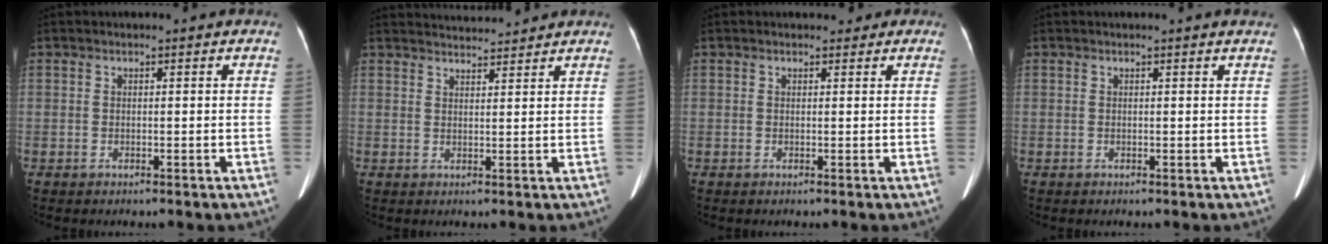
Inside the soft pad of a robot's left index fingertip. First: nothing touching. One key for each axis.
{"total": 6.6, "fx": 6.5, "fy": 0.1, "fz": 1.2, "tx": -0.023, "ty": 0.022, "tz": 0.094}
{"total": 2.0, "fx": 1.6, "fy": 0.9, "fz": 0.6, "tx": 0.001, "ty": 0.007, "tz": 0.016}
{"total": 1.1, "fx": 1.1, "fy": -0.1, "fz": 0.3, "tx": -0.013, "ty": -0.003, "tz": 0.008}